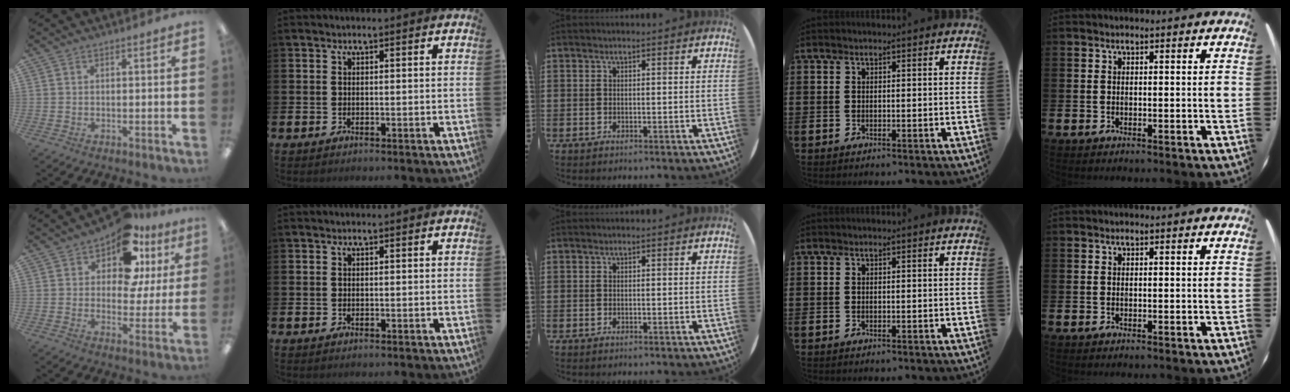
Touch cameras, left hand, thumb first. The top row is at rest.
{"thumb": {"total": 13.7, "force": [9.1, 6.8, 7.6], "torque": [-0.131, -0.045, 0.160]}}